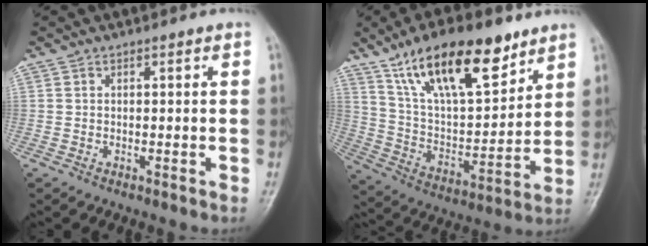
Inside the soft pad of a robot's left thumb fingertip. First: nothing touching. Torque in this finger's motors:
{"motor_torque": [1.29, 1.32, 1.54, -1.23, 0.50]}